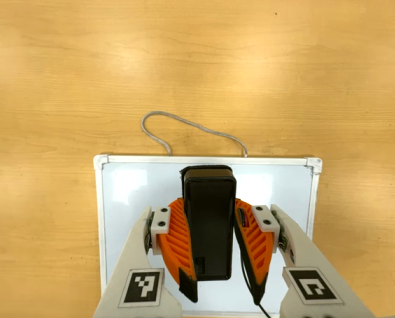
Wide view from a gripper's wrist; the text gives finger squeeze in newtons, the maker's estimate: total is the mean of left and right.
{"total": 9.6, "left": 8.3, "right": 11.0}